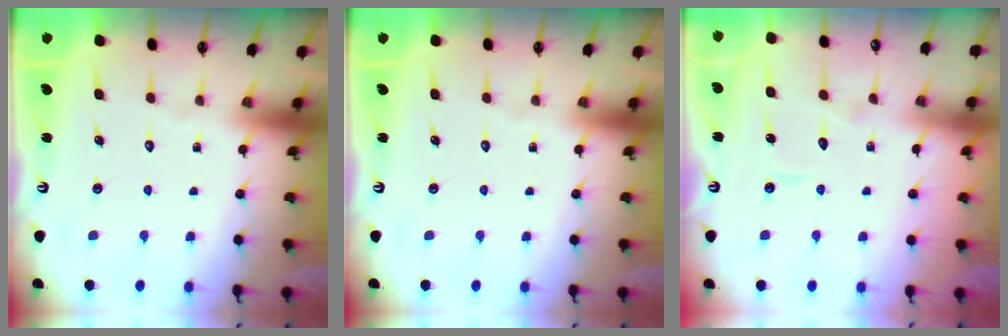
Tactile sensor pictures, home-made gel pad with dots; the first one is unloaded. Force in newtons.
{"total": 0.0}
{"total": 4.0, "press": 4.0, "slide": 0.1}